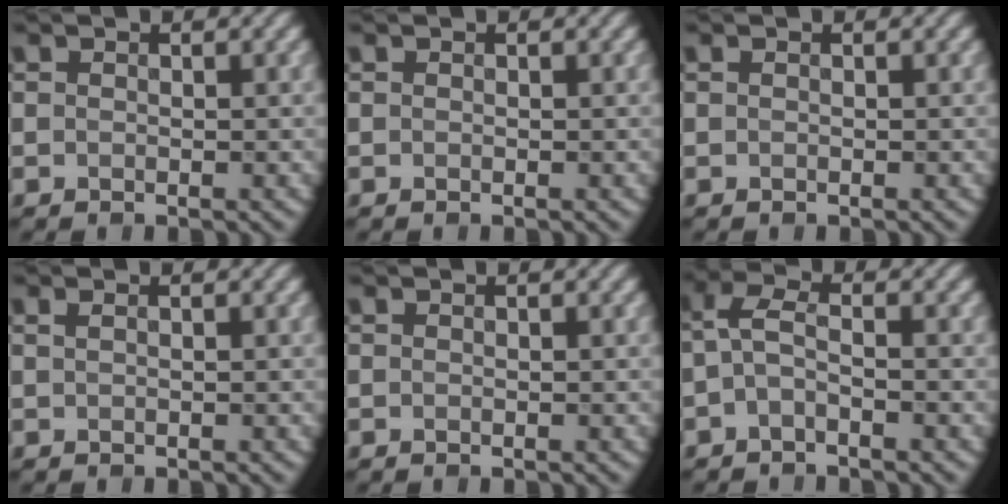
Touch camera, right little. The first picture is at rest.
{"total": 0.0}
{"total": 0.0}
{"total": 0.8, "force": [0.4, 0.3, 0.6], "torque": [-0.011, 0.004, 0.005]}
{"total": 0.0}
{"total": 2.5, "force": [-0.6, 1.0, 2.2], "torque": [-0.050, 0.006, -0.019]}